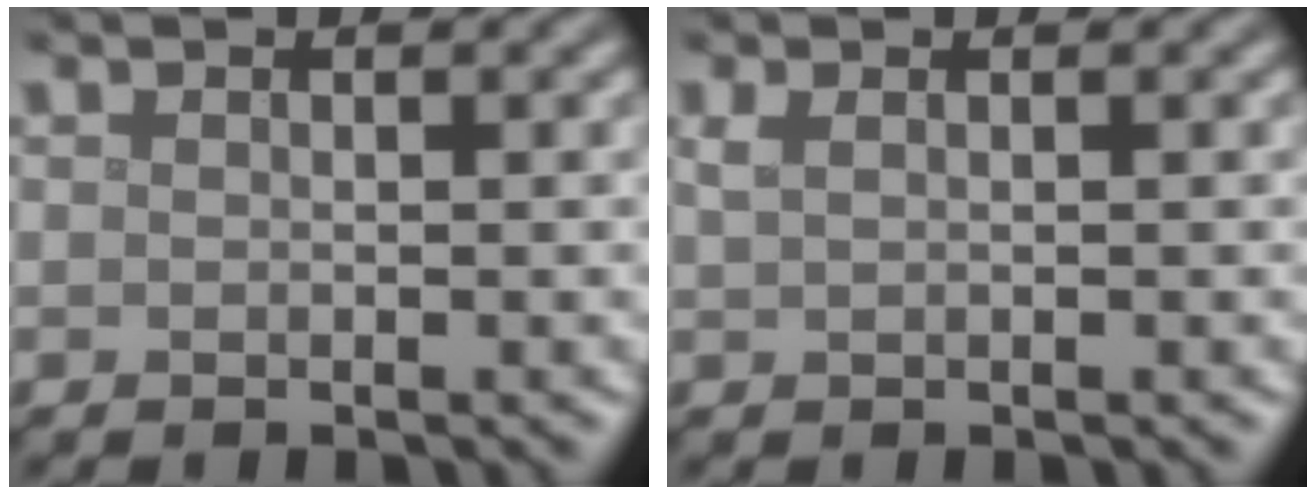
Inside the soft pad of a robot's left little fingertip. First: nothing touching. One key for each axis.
{"total": 1.1, "fx": 0.6, "fy": 0.4, "fz": 0.8, "tx": -0.014, "ty": 0.004, "tz": 0.011}